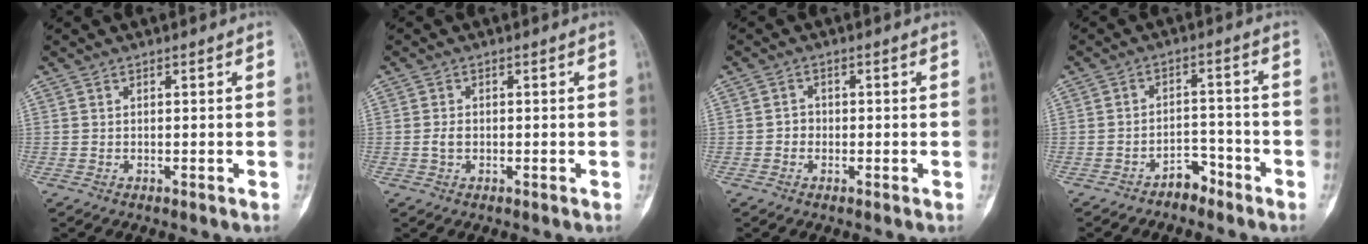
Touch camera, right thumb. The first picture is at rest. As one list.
[{"total": 1.7, "force": [-0.3, 1.2, 1.2], "torque": [-0.024, 0.004, -0.006]}, {"total": 1.7, "force": [-0.5, 1.5, 0.6], "torque": [0.002, 0.008, -0.013]}, {"total": 4.2, "force": [-3.3, 2.3, 1.2], "torque": [0.000, 0.037, -0.052]}]